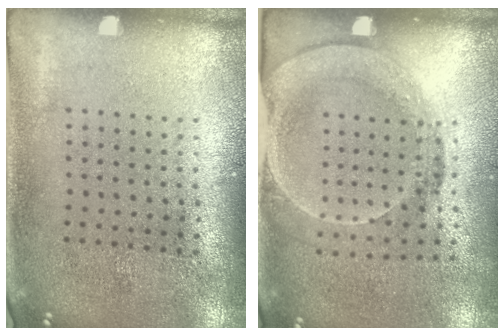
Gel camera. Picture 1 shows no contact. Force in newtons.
{"total": 1.7, "press": 1.3, "slide": 1.1}